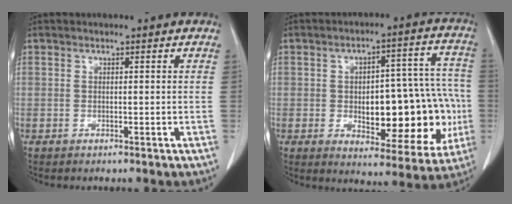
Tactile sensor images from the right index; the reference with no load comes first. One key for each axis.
{"total": 19.4, "fx": -3.2, "fy": 8.1, "fz": 17.3, "tx": -0.190, "ty": 0.039, "tz": -0.018}